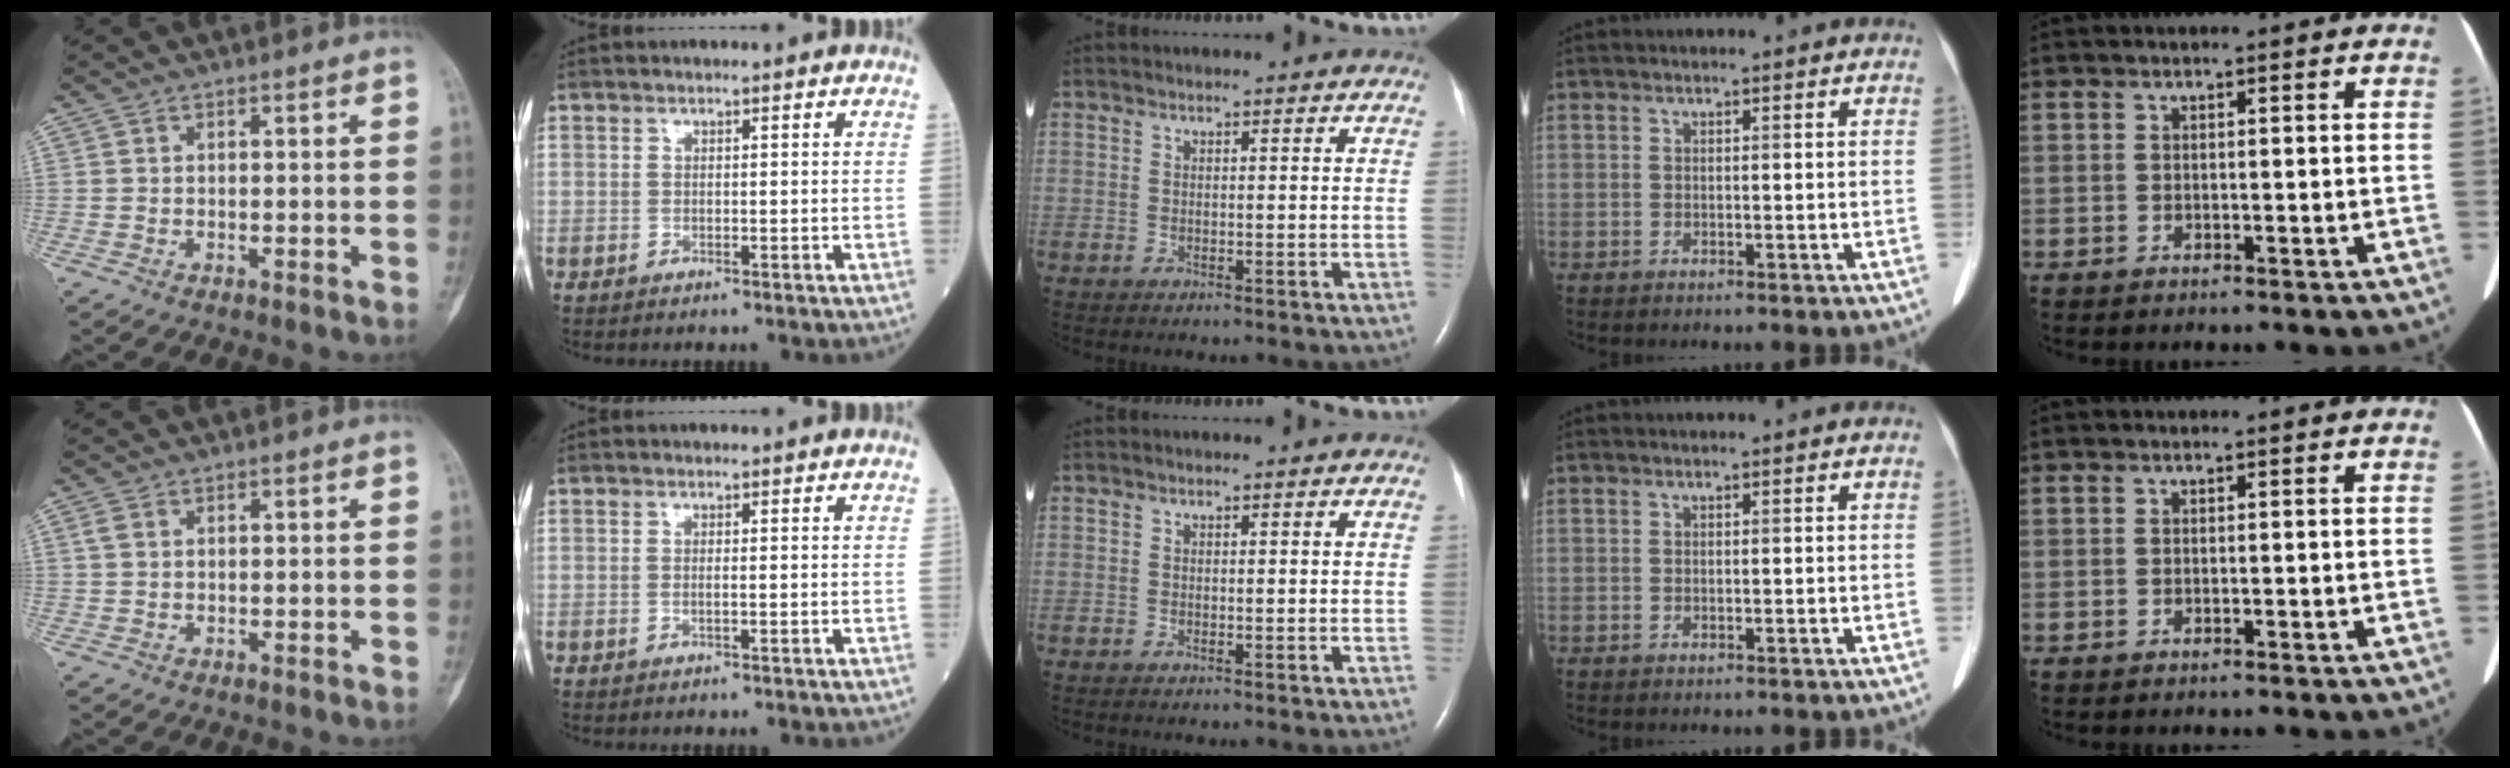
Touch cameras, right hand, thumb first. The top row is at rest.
{"thumb": {"total": 1.4, "force": [0.5, 1.0, 0.9], "torque": [-0.019, 0.004, 0.012]}, "index": {"total": 0.5, "force": [-0.2, -0.1, 0.5], "torque": [-0.011, 0.000, -0.005]}}